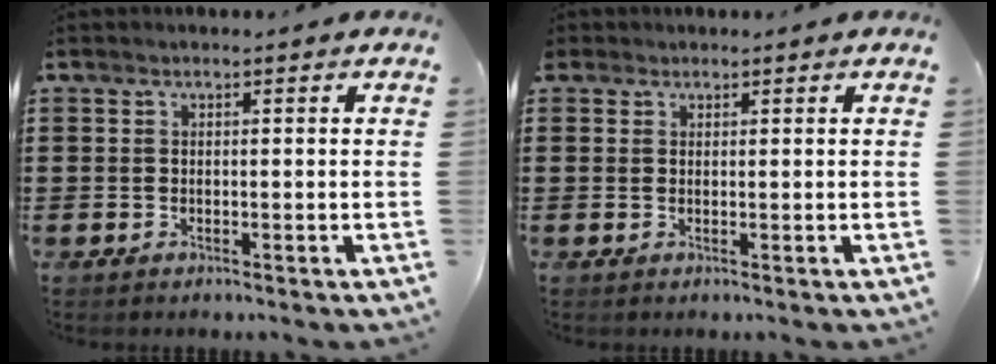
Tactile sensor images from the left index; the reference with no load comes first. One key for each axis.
{"total": 0.9, "fx": 0.7, "fy": 0.6, "fz": 0.1, "tx": -0.004, "ty": 0.003, "tz": 0.014}